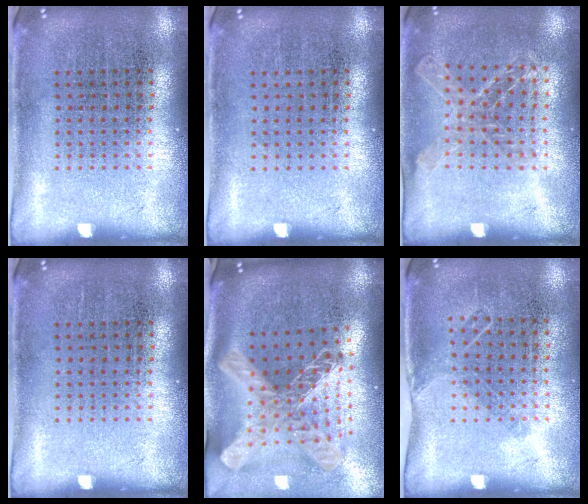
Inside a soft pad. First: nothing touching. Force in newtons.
{"total": 0.0}
{"total": 1.1, "press": 1.1, "slide": 0.0}
{"total": 0.0}
{"total": 2.9, "press": 2.0, "slide": 2.1}
{"total": 1.0, "press": 0.8, "slide": 0.6}